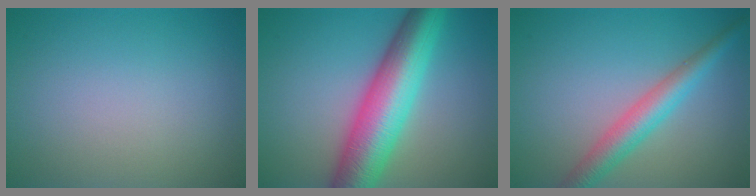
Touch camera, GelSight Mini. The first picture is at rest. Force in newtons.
{"total": 9.6, "press": 9.6, "slide": 0.3}
{"total": 4.0, "press": 4.0, "slide": 0.0}